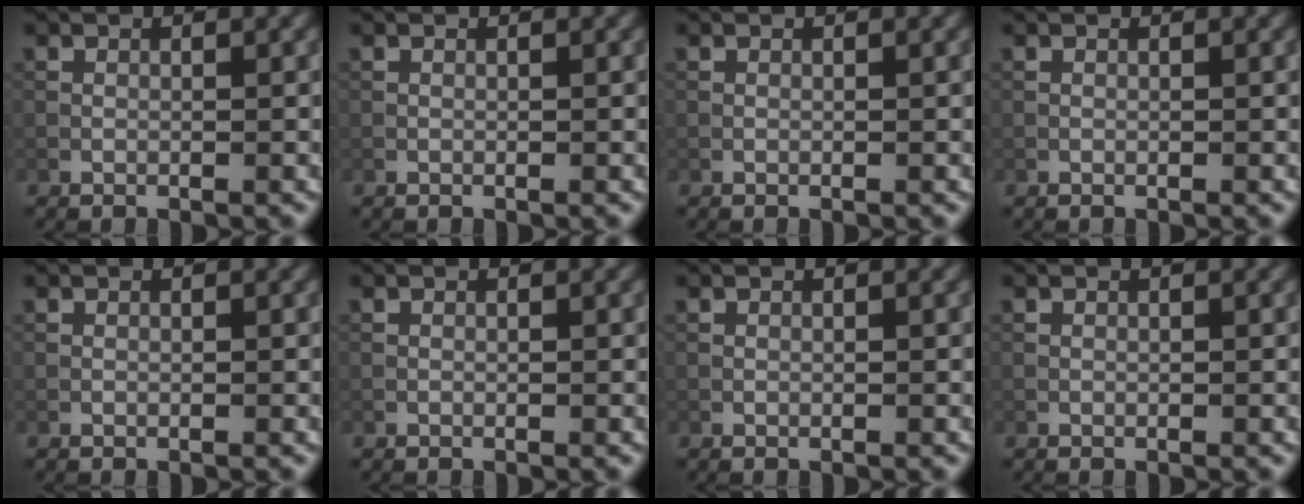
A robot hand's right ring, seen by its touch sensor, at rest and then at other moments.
{"total": 0.0}
{"total": 0.0}
{"total": 0.0}
{"total": 0.0}
{"total": 0.0}
{"total": 0.0}
{"total": 0.0}